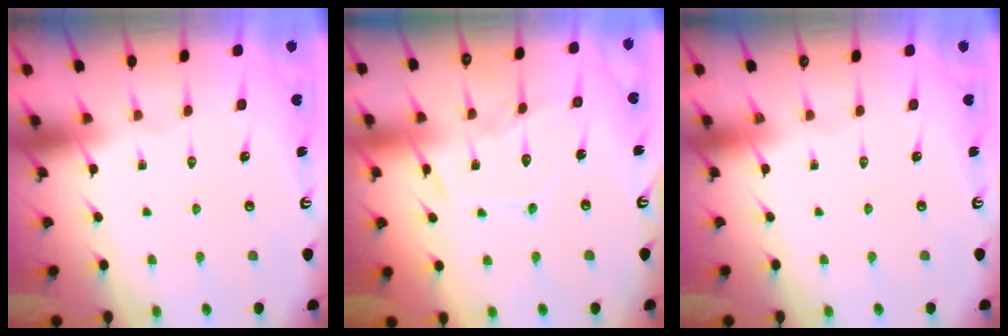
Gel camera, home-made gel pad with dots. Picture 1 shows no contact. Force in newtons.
{"total": 10.9, "press": 10.9, "slide": 0.6}
{"total": 0.0}